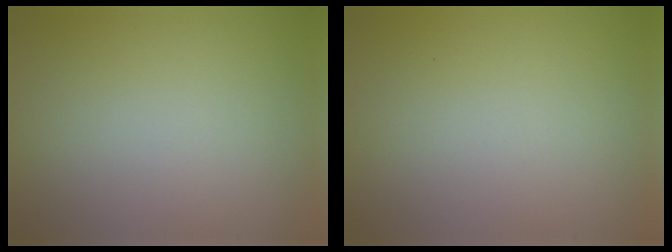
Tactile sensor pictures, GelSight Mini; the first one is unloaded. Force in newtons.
{"total": 0.0}